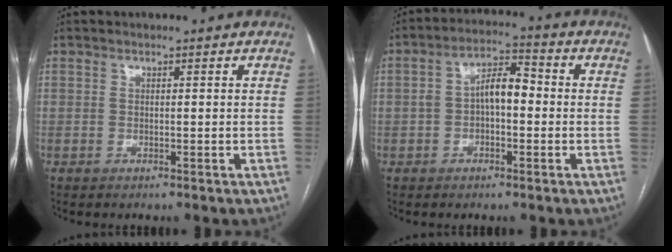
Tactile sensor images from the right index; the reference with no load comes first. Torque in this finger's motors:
{"motor_torque": [0.18, -0.10, 0.19, 0.05]}